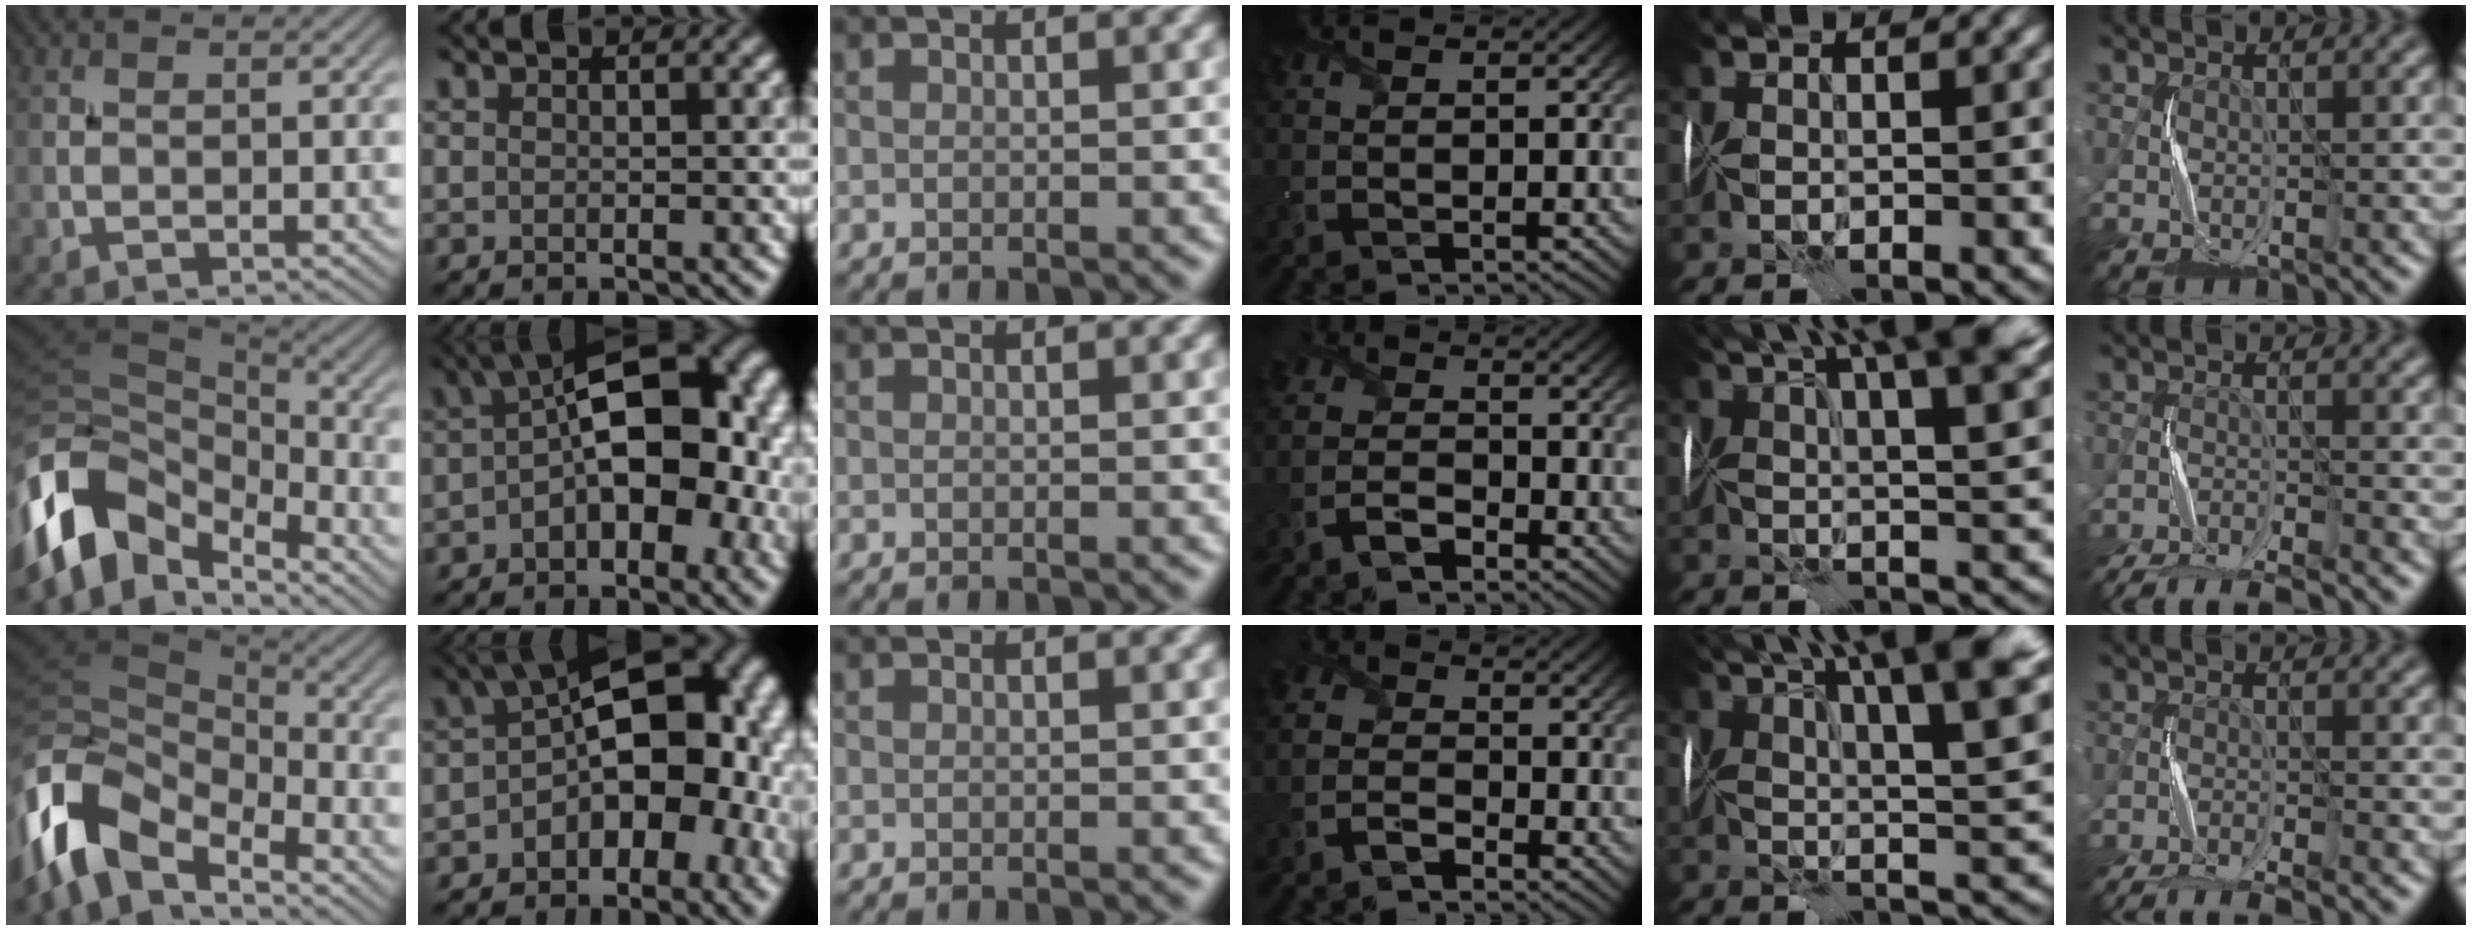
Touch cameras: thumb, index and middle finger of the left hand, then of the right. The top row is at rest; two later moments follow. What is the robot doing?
{"motion": "fold", "object": "handkerchief"}